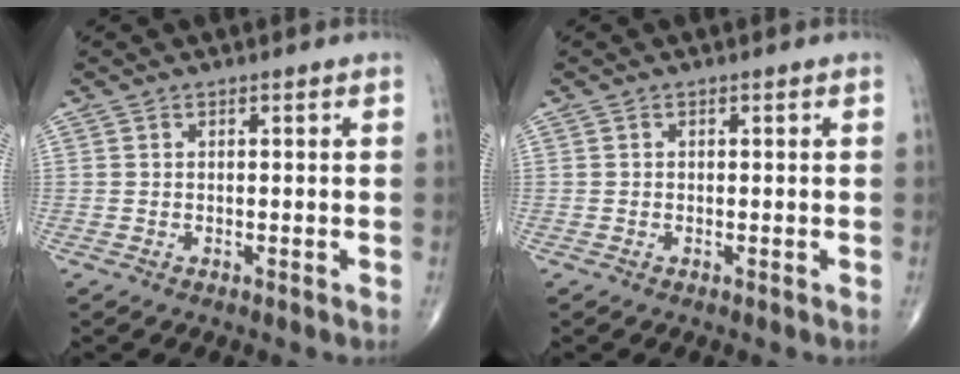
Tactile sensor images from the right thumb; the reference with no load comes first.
{"total": 0.0}